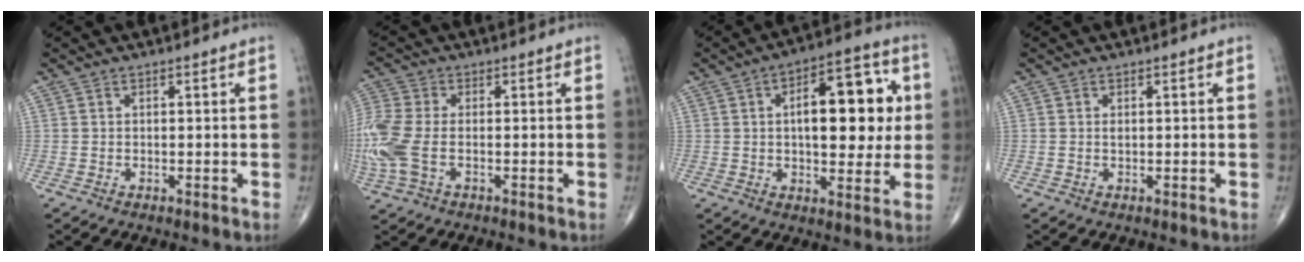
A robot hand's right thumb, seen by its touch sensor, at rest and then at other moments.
{"total": 11.0, "force": [-1.8, 6.1, 8.9], "torque": [-0.250, 0.007, -0.033]}
{"total": 17.1, "force": [2.6, 8.1, 14.9], "torque": [-0.174, 0.013, 0.034]}
{"total": 0.7, "force": [0.2, 0.3, 0.6], "torque": [-0.013, 0.002, 0.005]}